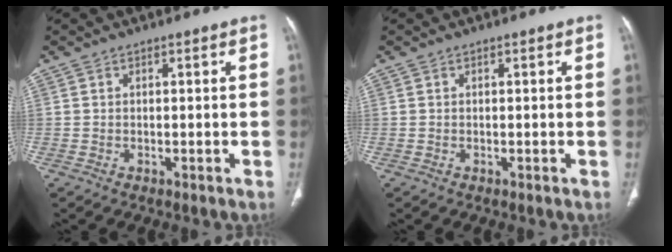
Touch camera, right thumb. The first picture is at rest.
{"total": 0.0}